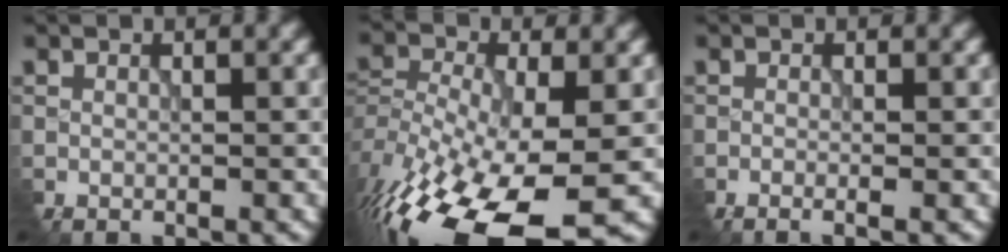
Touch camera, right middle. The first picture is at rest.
{"total": 16.3, "force": [-9.0, 6.8, 11.8], "torque": [-0.267, -0.026, -0.139]}
{"total": 1.5, "force": [-0.9, 0.2, 1.2], "torque": [-0.027, -0.005, -0.016]}